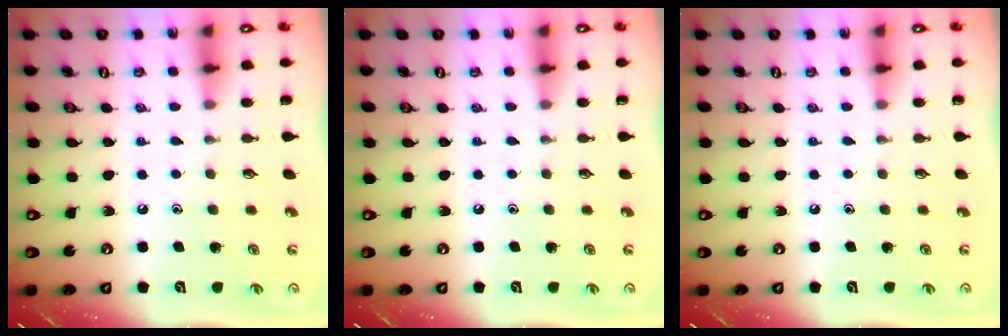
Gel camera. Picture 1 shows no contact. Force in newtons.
{"total": 0.0}
{"total": 0.0}